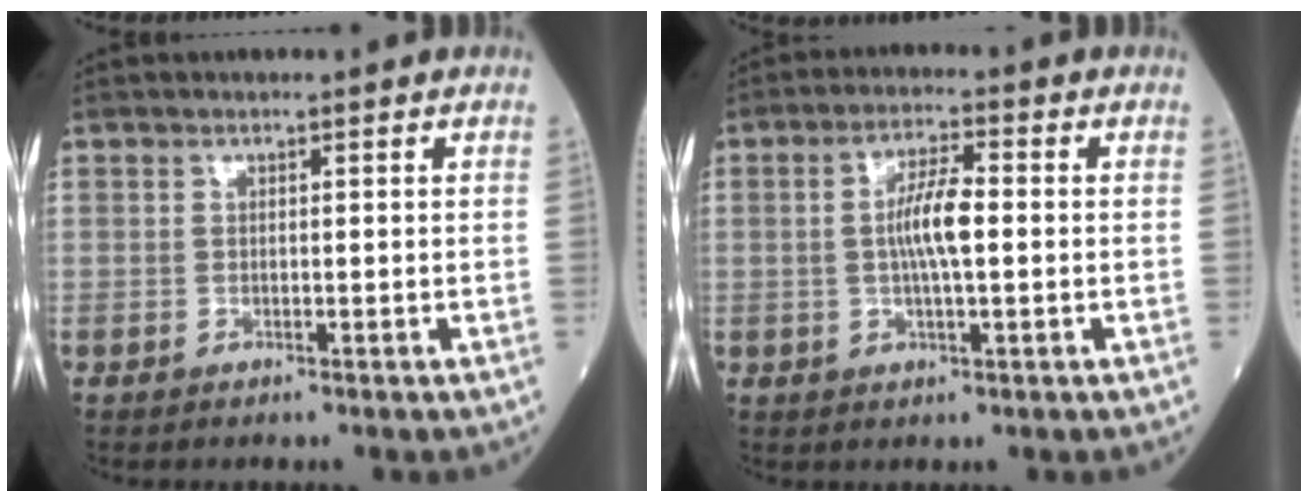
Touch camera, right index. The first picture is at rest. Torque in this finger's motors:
{"motor_torque": [0.94, 0.27, 0.34, 0.14]}